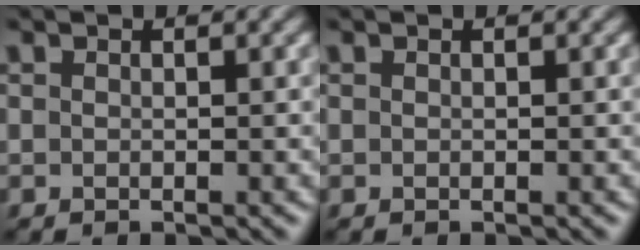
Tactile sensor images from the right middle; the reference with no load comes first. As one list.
[{"total": 0.0}]